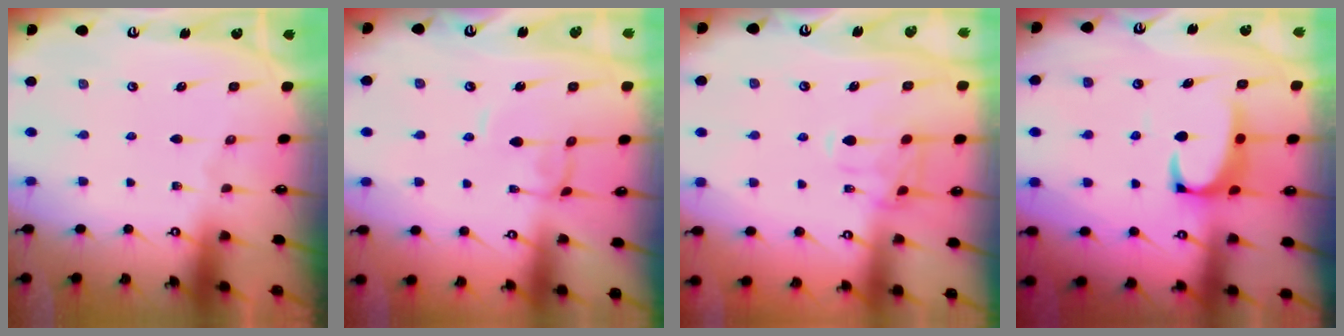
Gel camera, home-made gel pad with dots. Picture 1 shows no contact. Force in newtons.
{"total": 2.1, "press": 2.1, "slide": 0.2}
{"total": 3.2, "press": 2.9, "slide": 1.4}
{"total": 2.2, "press": 2.0, "slide": 1.0}